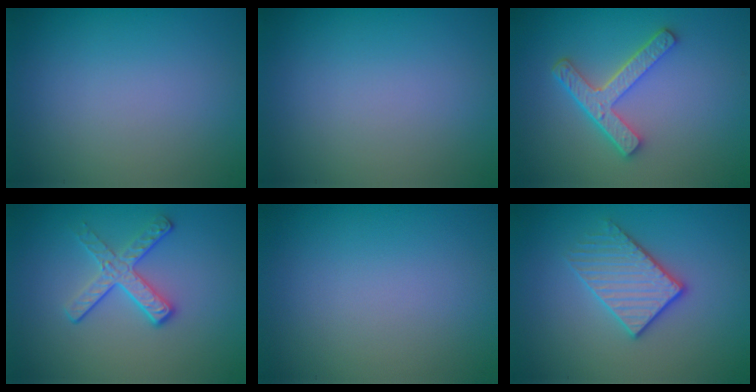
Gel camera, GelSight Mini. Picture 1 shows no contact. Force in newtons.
{"total": 0.0}
{"total": 4.2, "press": 3.1, "slide": 2.8}
{"total": 3.1, "press": 2.6, "slide": 1.8}
{"total": 0.0}
{"total": 3.2, "press": 3.0, "slide": 1.2}